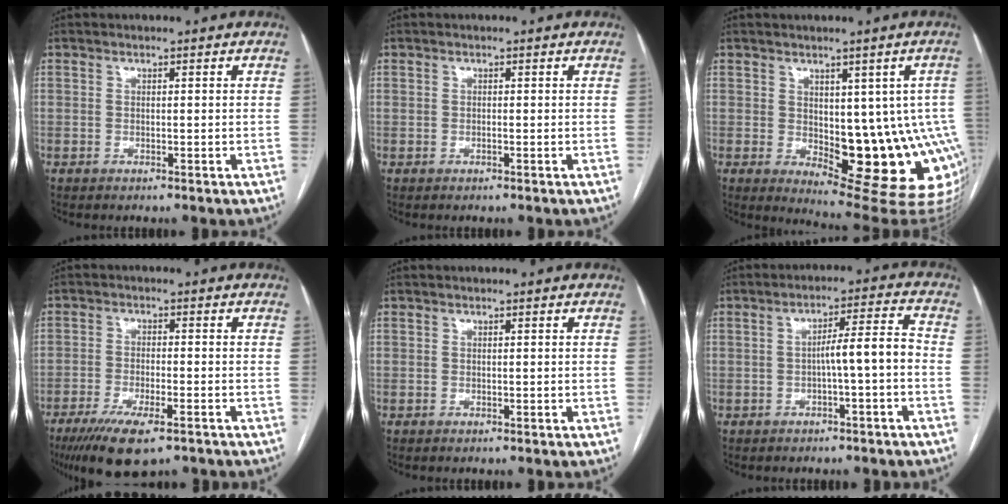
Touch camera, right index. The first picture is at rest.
{"total": 0.0}
{"total": 16.1, "force": [-2.1, 6.6, 14.6], "torque": [-0.118, 0.009, -0.005]}
{"total": 10.2, "force": [-6.8, 2.4, 7.1], "torque": [-0.122, -0.021, -0.107]}
{"total": 0.0}
{"total": 5.8, "force": [-1.4, 0.1, 5.6], "torque": [-0.086, 0.020, -0.017]}